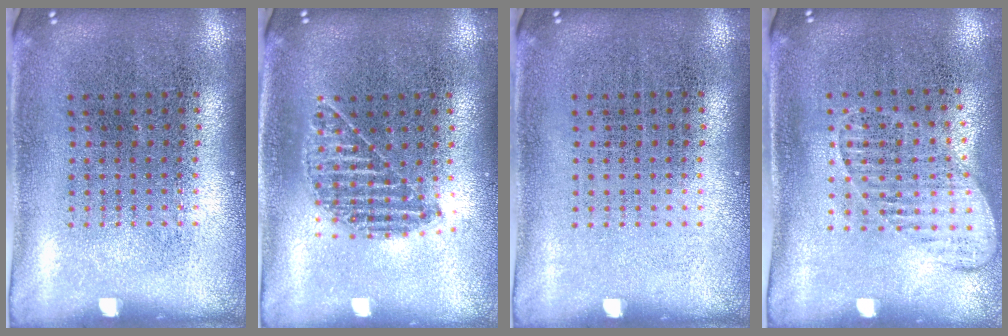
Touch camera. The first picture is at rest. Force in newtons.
{"total": 1.1, "press": 1.0, "slide": 0.5}
{"total": 0.0}
{"total": 1.4, "press": 1.2, "slide": 0.9}